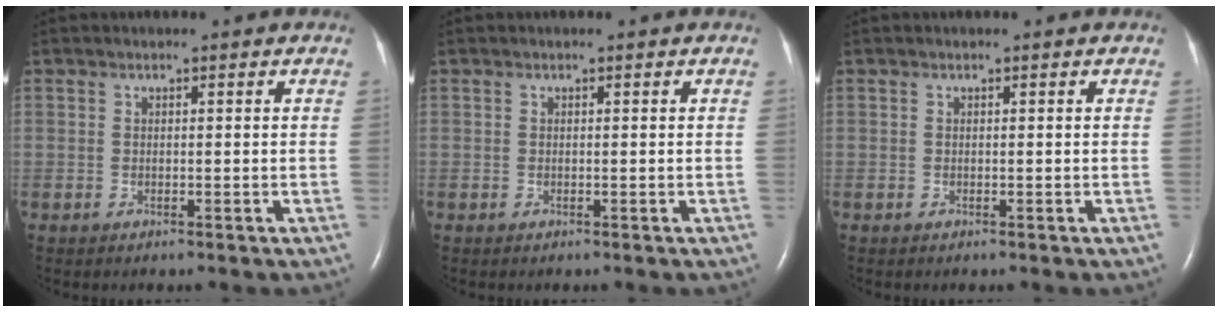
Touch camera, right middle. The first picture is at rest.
{"total": 0.0}
{"total": 0.0}